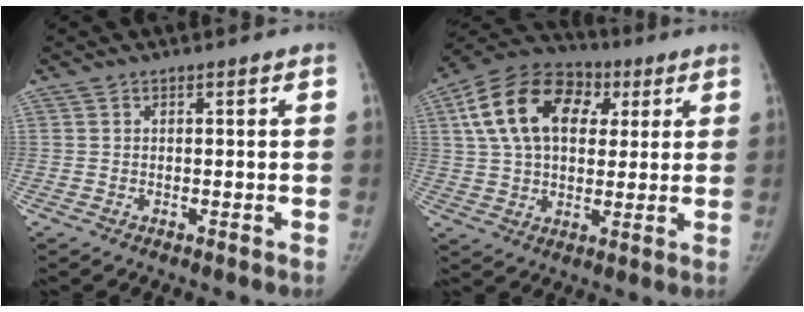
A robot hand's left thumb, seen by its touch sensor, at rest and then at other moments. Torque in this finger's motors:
{"motor_torque": [0.17, 0.87, 1.60, -1.17, 0.50]}